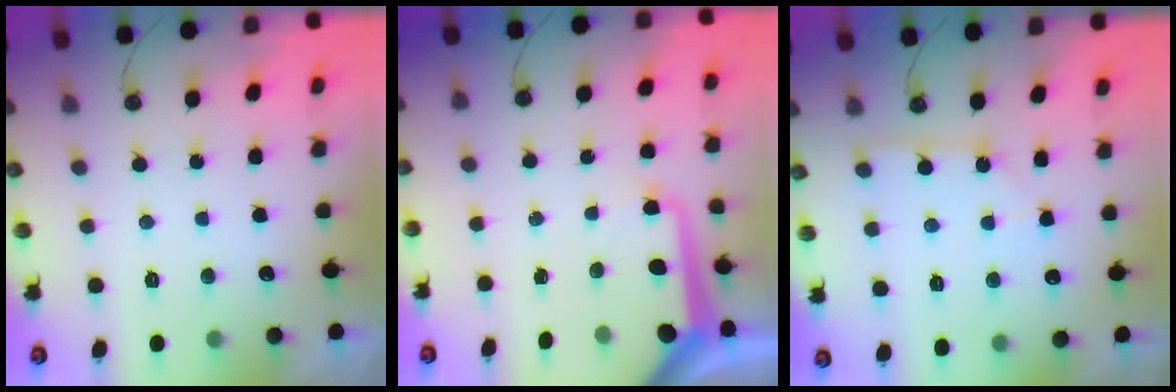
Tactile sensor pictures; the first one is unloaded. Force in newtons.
{"total": 10.4, "press": 10.4, "slide": 1.1}
{"total": 6.1, "press": 6.1, "slide": 0.6}